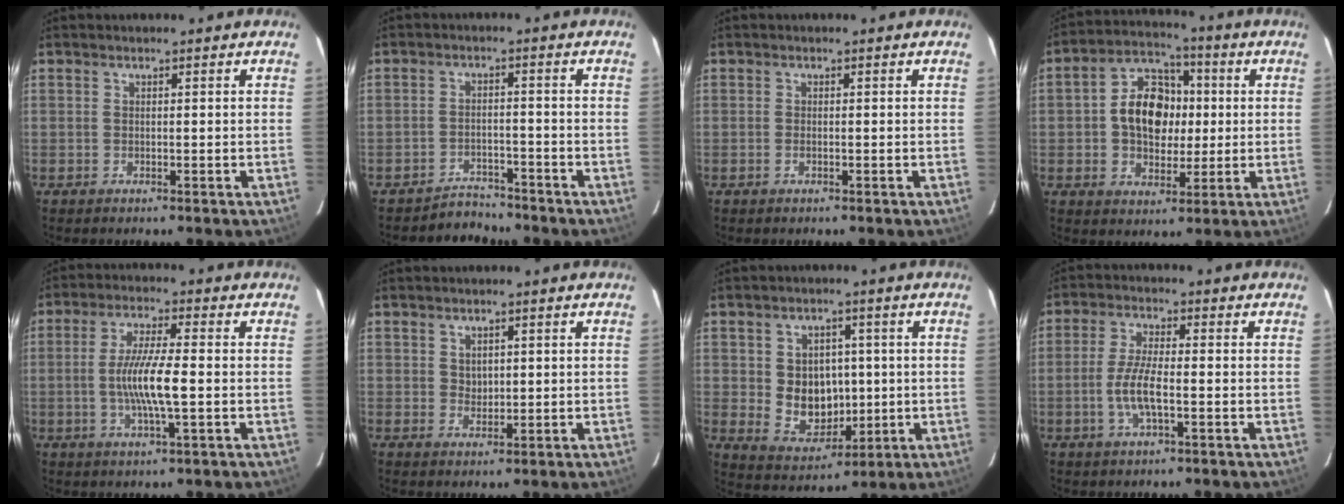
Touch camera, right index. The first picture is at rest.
{"total": 4.2, "force": [-3.8, 1.6, -0.7], "torque": [0.005, 0.012, -0.062]}
{"total": 0.7, "force": [-0.3, 0.3, 0.6], "torque": [-0.013, -0.001, -0.005]}
{"total": 11.4, "force": [0.5, 8.5, 7.7], "torque": [-0.149, 0.033, 0.012]}
{"total": 8.7, "force": [-1.3, 0.9, 8.6], "torque": [-0.162, -0.004, -0.025]}
{"total": 2.0, "force": [0.7, 1.7, 0.8], "torque": [-0.009, 0.003, 0.015]}
{"total": 9.5, "force": [0.1, 8.0, 5.2], "torque": [-0.105, 0.003, 0.024]}
{"total": 6.4, "force": [-1.8, 1.5, 6.0], "torque": [-0.125, -0.001, -0.036]}